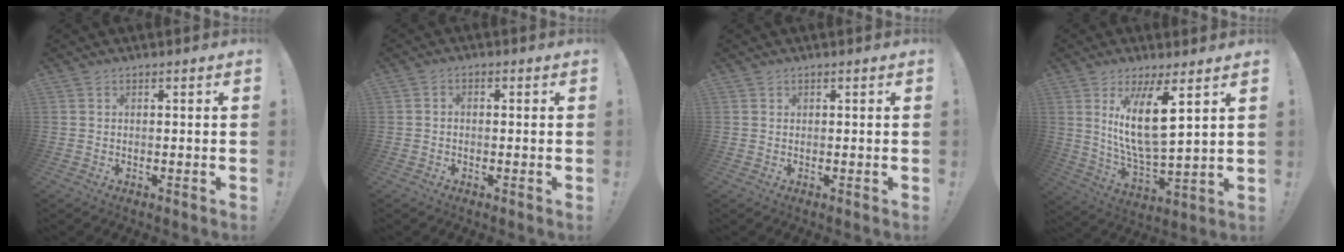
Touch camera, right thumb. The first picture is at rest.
{"total": 1.4, "force": [-0.9, 0.8, 0.7], "torque": [-0.015, 0.007, -0.015]}
{"total": 0.5, "force": [0.4, 0.4, 0.0], "torque": [0.001, -0.001, 0.008]}
{"total": 15.2, "force": [6.4, 4.2, 13.1], "torque": [-0.238, -0.041, 0.095]}